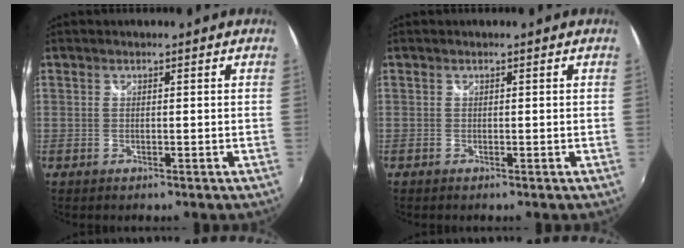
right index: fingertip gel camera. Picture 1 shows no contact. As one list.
[{"total": 0.0}]